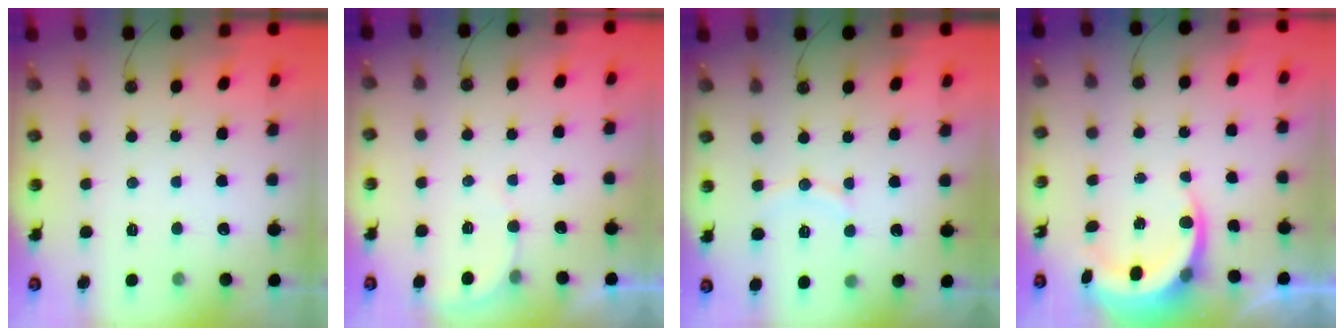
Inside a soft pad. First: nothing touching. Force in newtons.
{"total": 2.8, "press": 2.8, "slide": 0.3}
{"total": 6.8, "press": 6.8, "slide": 0.7}
{"total": 5.6, "press": 5.5, "slide": 1.2}